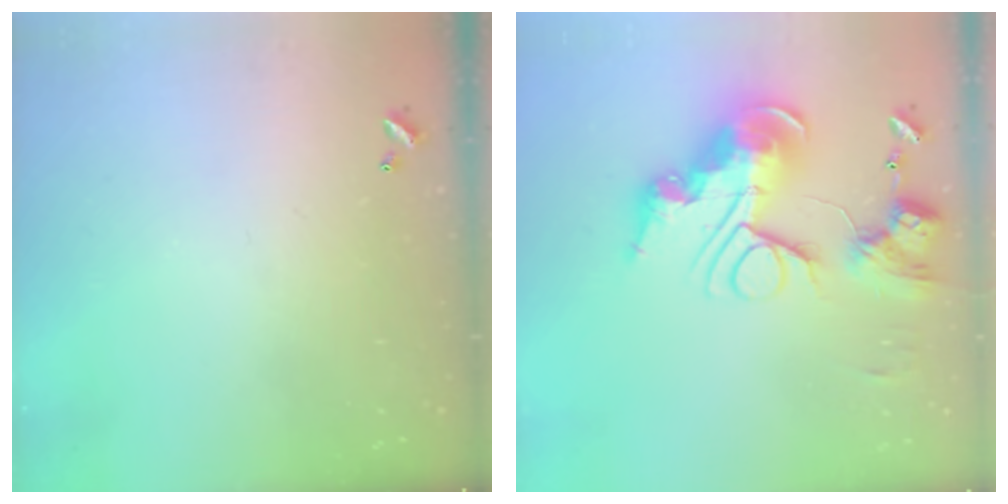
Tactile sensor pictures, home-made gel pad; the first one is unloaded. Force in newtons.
{"total": 0.9, "press": 0.9, "slide": 0.0}